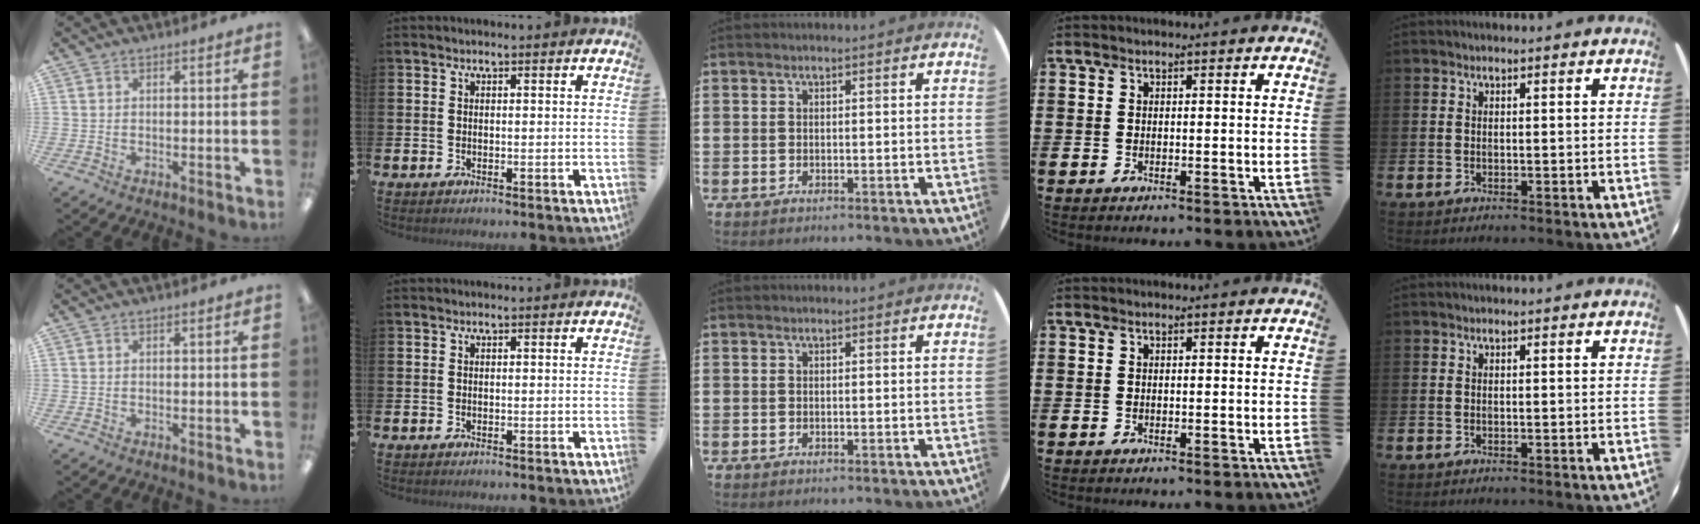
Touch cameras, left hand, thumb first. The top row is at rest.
{}